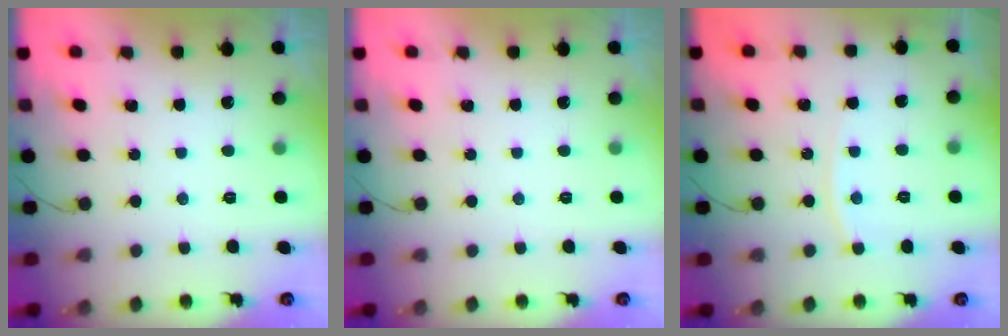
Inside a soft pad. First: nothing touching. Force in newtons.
{"total": 0.0}
{"total": 5.2, "press": 5.2, "slide": 0.7}